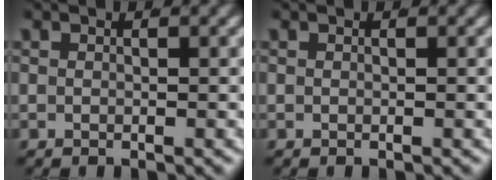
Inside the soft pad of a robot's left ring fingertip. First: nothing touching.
{"total": 0.0}